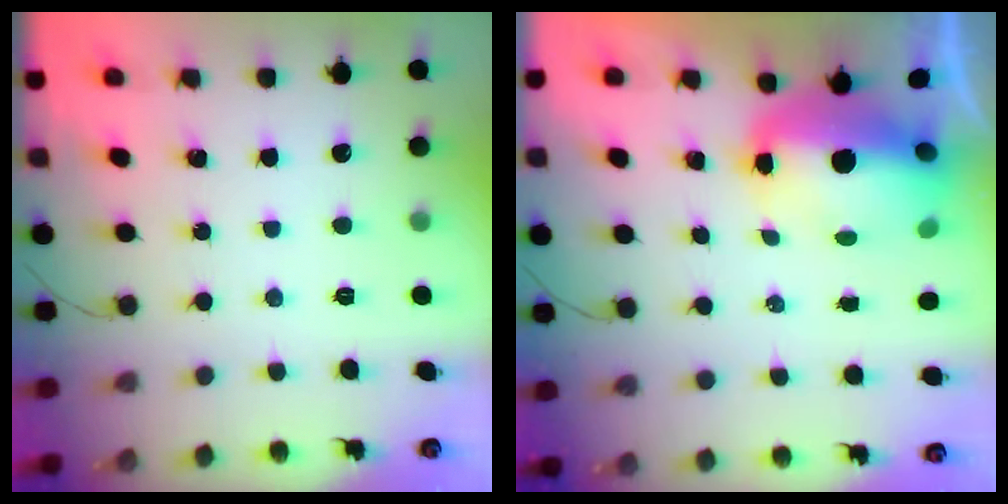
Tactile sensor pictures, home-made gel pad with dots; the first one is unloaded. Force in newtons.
{"total": 10.8, "press": 10.3, "slide": 3.4}